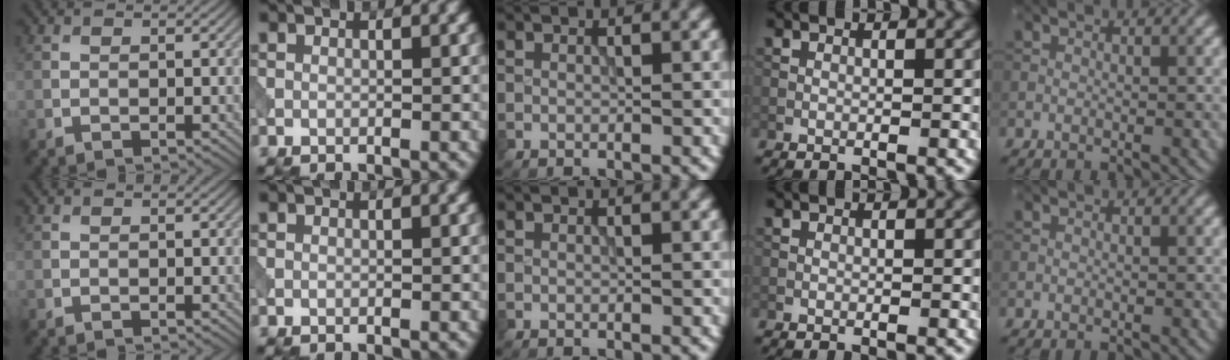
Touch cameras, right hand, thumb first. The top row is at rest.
{}